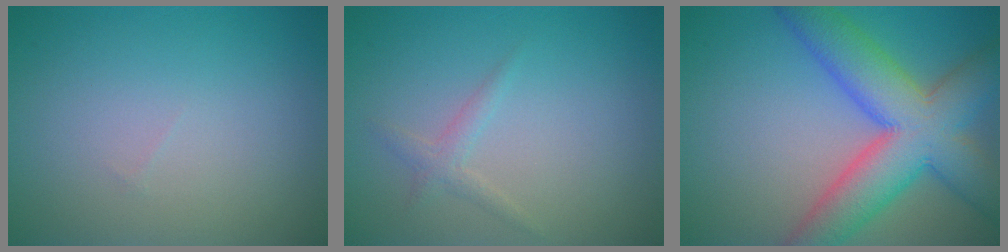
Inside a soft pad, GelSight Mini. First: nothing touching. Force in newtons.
{"total": 1.3, "press": 1.3, "slide": 0.0}
{"total": 10.2, "press": 10.2, "slide": 0.3}